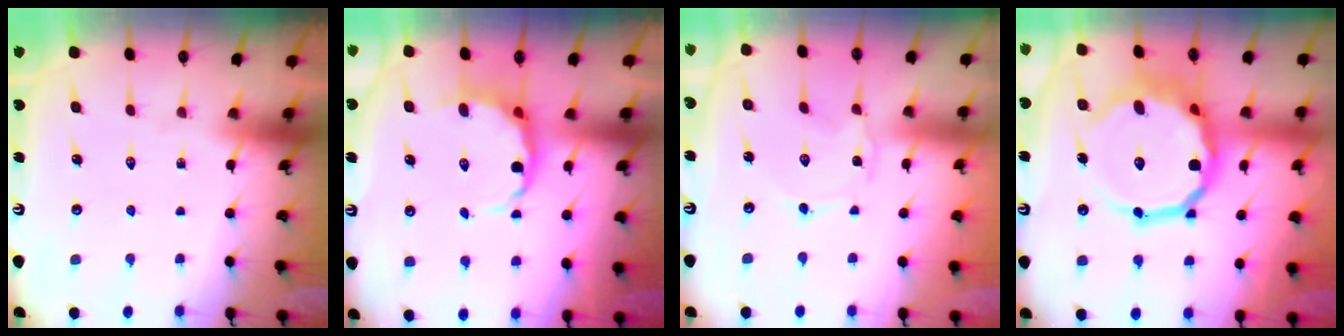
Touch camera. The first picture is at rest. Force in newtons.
{"total": 5.9, "press": 5.4, "slide": 2.3}
{"total": 1.3, "press": 1.3, "slide": 0.2}
{"total": 16.8, "press": 16.3, "slide": 4.2}